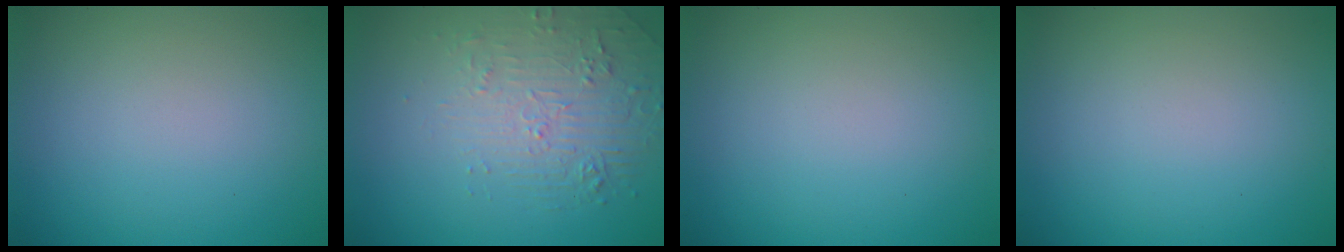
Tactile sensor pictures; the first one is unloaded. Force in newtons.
{"total": 2.1, "press": 1.5, "slide": 1.5}
{"total": 0.0}
{"total": 0.0}